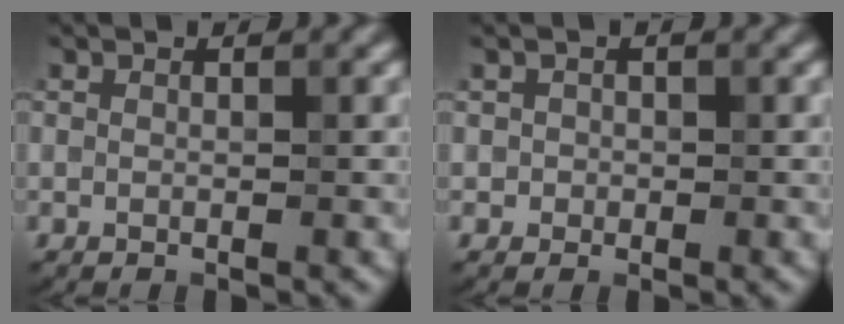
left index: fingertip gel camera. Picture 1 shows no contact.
{"total": 0.9, "force": [0.1, 0.9, 0.1], "torque": [0.009, -0.003, 0.000]}